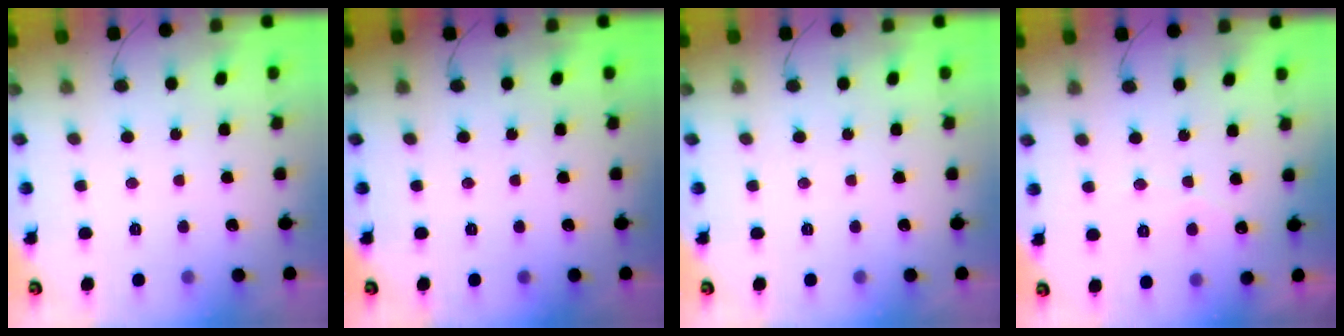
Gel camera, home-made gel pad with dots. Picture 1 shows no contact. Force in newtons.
{"total": 0.0}
{"total": 0.0}
{"total": 2.7, "press": 2.7, "slide": 0.1}